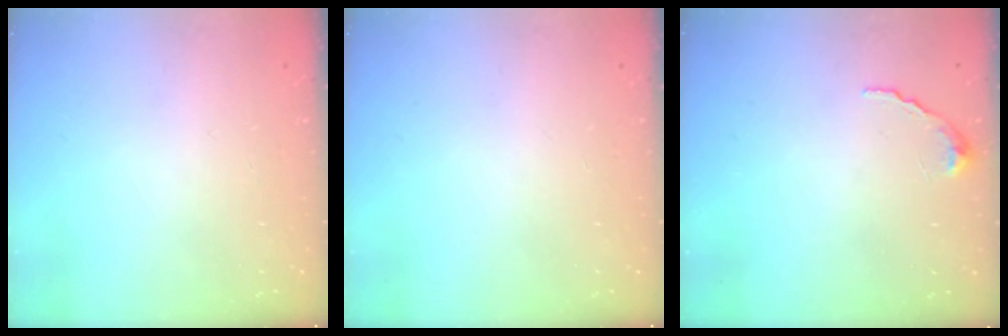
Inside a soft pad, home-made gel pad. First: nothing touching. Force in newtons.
{"total": 0.0}
{"total": 6.0, "press": 6.0, "slide": 0.4}